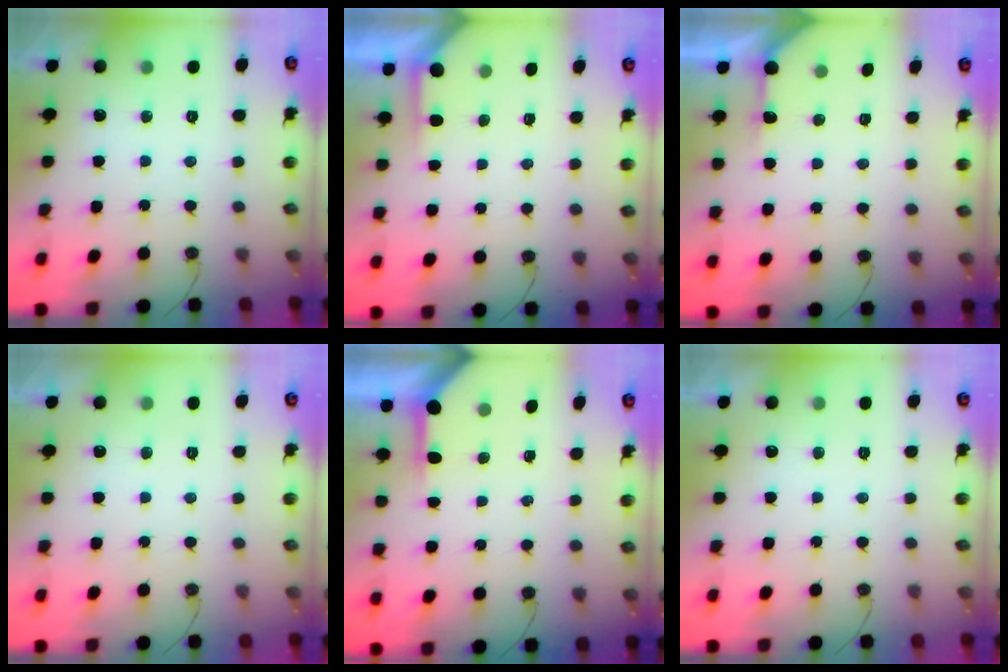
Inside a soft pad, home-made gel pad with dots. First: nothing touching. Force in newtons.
{"total": 1.7, "press": 1.7, "slide": 0.2}
{"total": 3.5, "press": 3.5, "slide": 0.4}
{"total": 0.0}
{"total": 3.5, "press": 3.5, "slide": 0.4}
{"total": 0.0}